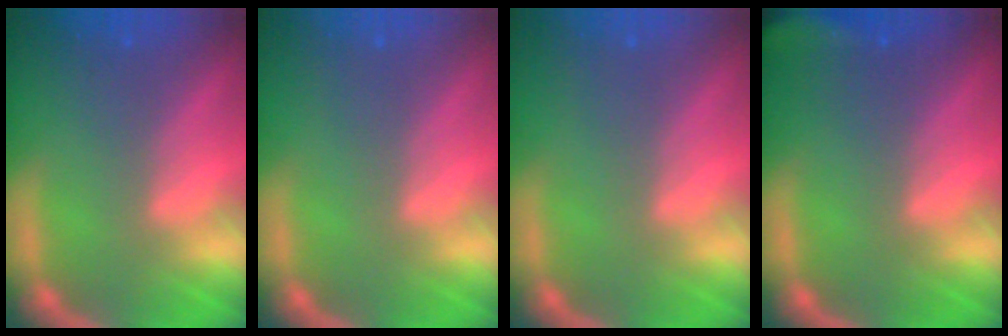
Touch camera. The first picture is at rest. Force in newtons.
{"total": 0.0}
{"total": 0.0}
{"total": 5.0}